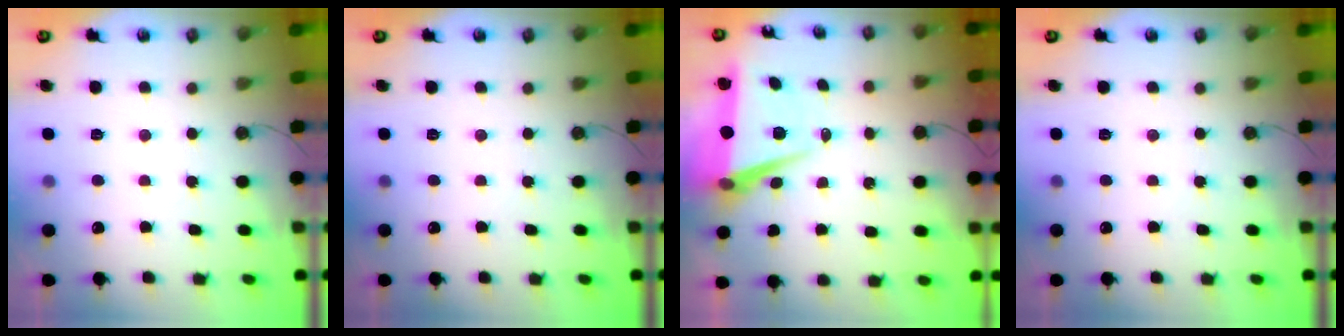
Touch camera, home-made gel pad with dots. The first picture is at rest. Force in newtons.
{"total": 0.0}
{"total": 7.5, "press": 6.3, "slide": 4.2}
{"total": 0.0}